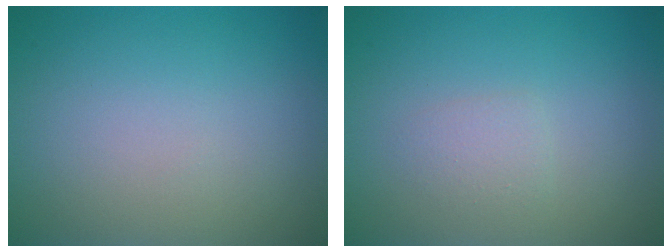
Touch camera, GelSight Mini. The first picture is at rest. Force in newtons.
{"total": 1.1, "press": 1.1, "slide": 0.1}